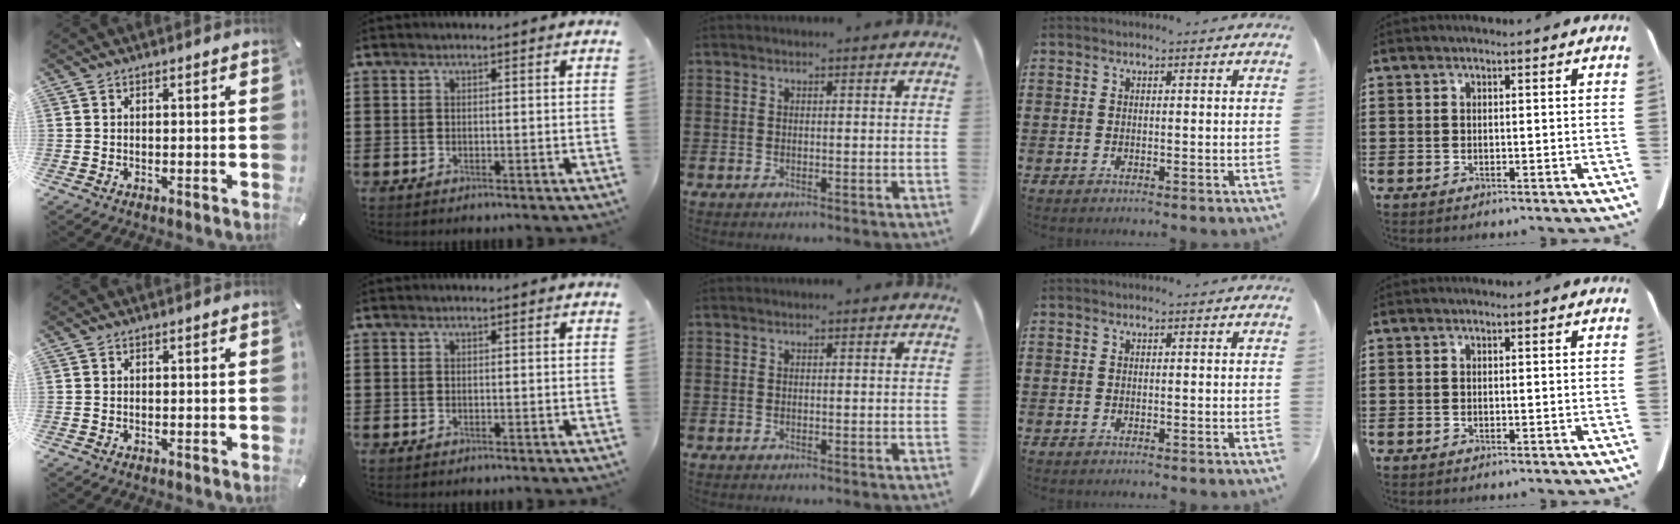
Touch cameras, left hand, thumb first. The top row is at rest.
{}